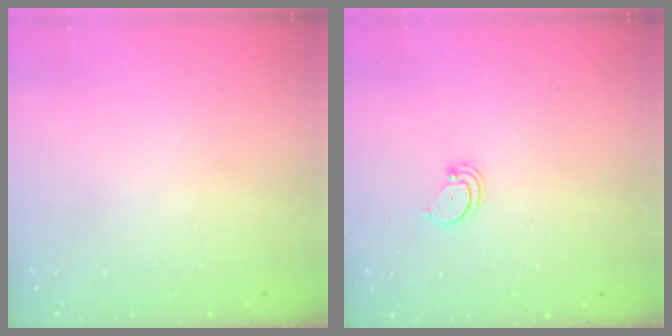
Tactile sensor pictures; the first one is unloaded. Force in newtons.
{"total": 2.1, "press": 2.1, "slide": 0.2}